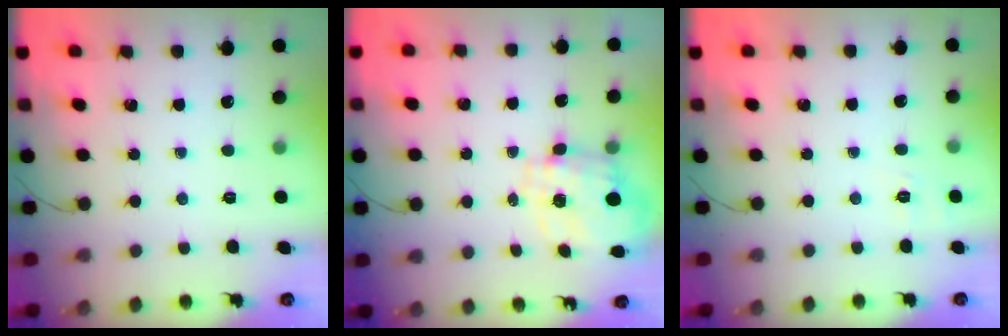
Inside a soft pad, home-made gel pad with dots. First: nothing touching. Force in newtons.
{"total": 3.7, "press": 3.5, "slide": 1.3}
{"total": 1.9, "press": 0.5, "slide": 1.8}